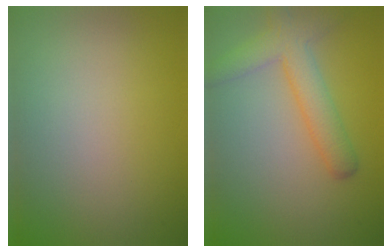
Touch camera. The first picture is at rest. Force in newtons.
{"total": 4.4, "press": 4.4, "slide": 0.3}